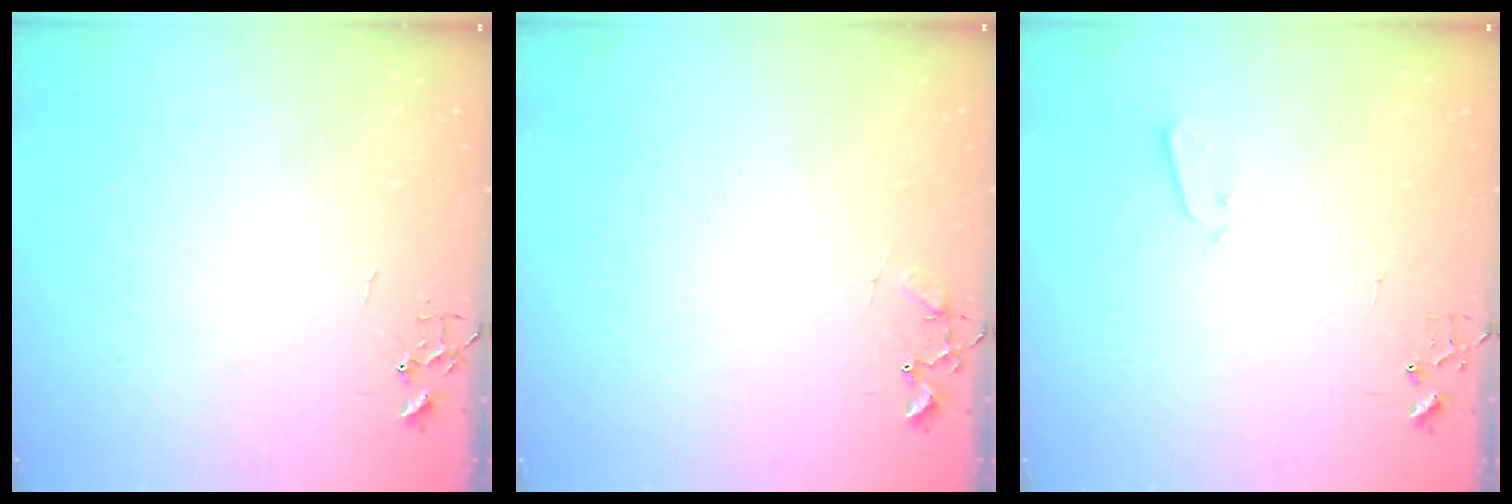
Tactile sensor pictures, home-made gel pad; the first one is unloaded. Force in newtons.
{"total": 8.0, "press": 8.0, "slide": 0.4}
{"total": 2.0, "press": 2.0, "slide": 0.4}